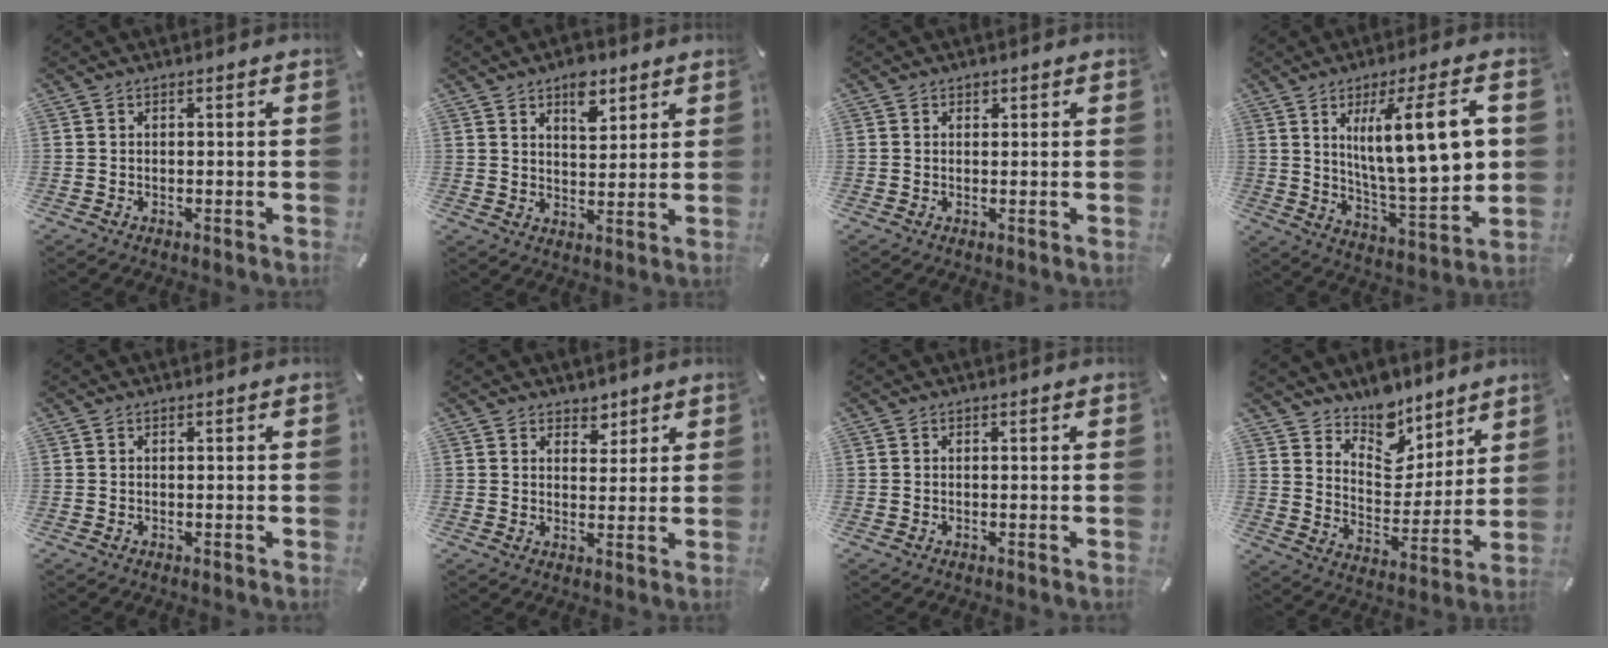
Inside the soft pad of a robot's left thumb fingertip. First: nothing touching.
{"total": 7.3, "force": [4.6, 4.2, 3.9], "torque": [-0.033, -0.021, 0.074]}
{"total": 0.8, "force": [0.4, 0.7, 0.1], "torque": [-0.001, 0.003, 0.007]}
{"total": 18.8, "force": [5.5, 4.7, 17.3], "torque": [-0.285, -0.020, 0.073]}
{"total": 0.0}
{"total": 3.7, "force": [2.7, 2.5, 0.4], "torque": [0.008, -0.013, 0.045]}
{"total": 0.0}
{"total": 10.8, "force": [9.1, 5.7, 0.9], "torque": [-0.017, -0.101, 0.170]}